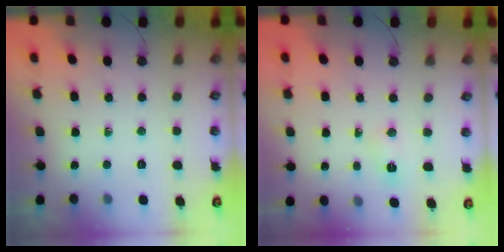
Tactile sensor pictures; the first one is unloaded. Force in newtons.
{"total": 2.4, "press": 2.4, "slide": 0.3}